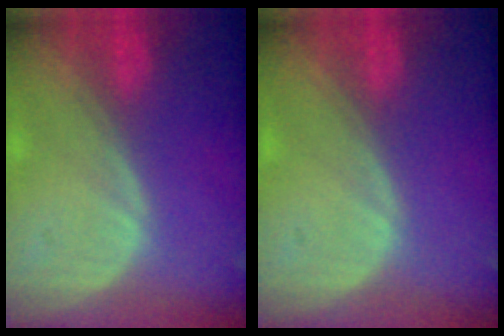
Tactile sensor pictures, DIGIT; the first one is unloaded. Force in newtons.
{"total": 0.0}